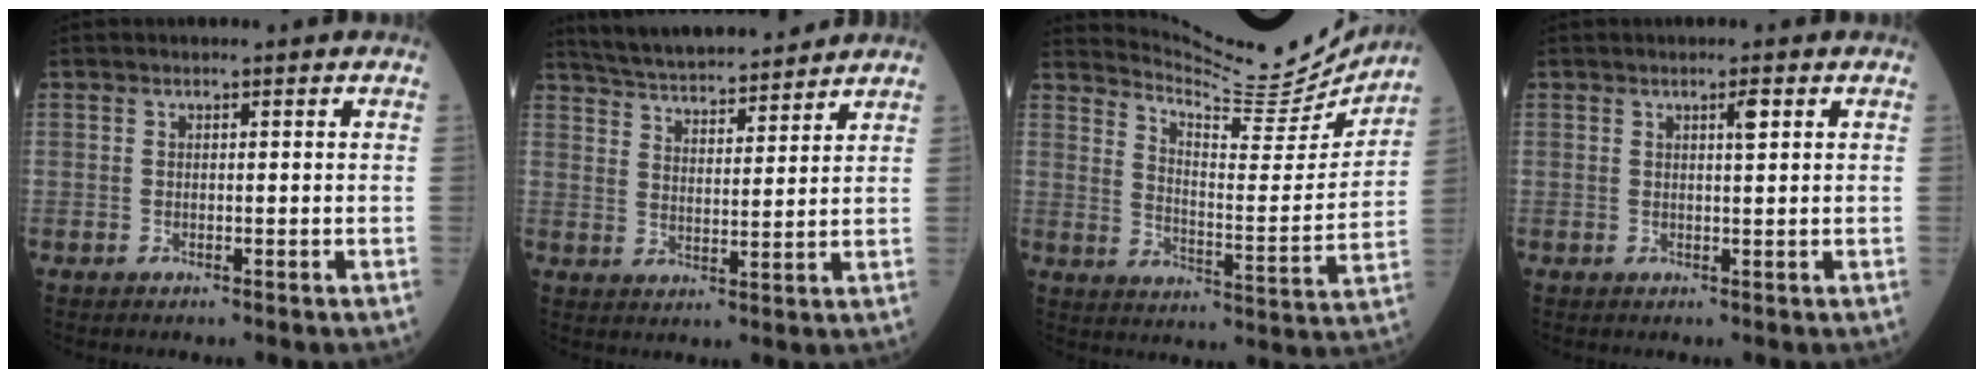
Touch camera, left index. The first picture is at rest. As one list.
[{"total": 14.3, "force": [13.2, 2.0, 5.0], "torque": [-0.089, 0.018, 0.209]}, {"total": 16.2, "force": [15.9, 0.9, 3.2], "torque": [-0.062, -0.054, 0.220]}, {"total": 1.7, "force": [0.8, 0.2, 1.5], "torque": [-0.026, 0.001, 0.012]}]